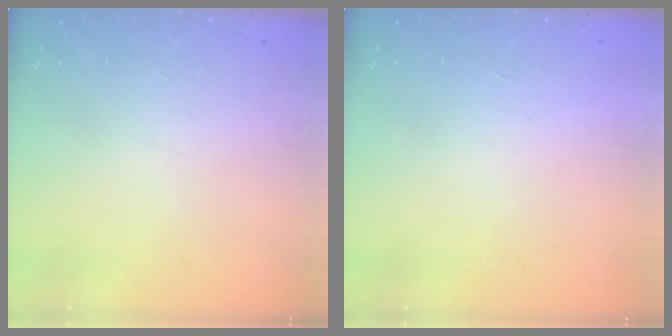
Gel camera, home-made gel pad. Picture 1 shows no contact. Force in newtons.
{"total": 1.6, "press": 1.6, "slide": 0.1}